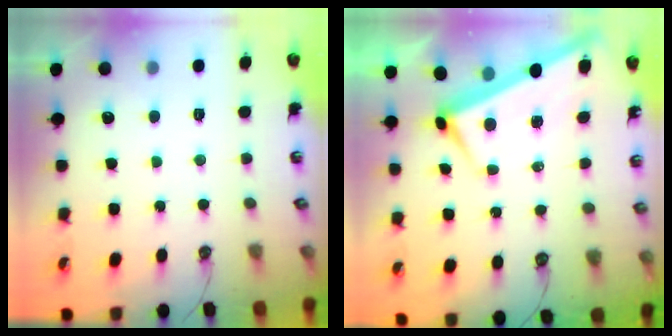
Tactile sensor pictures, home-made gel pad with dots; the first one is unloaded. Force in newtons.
{"total": 1.6, "press": 1.2, "slide": 1.0}